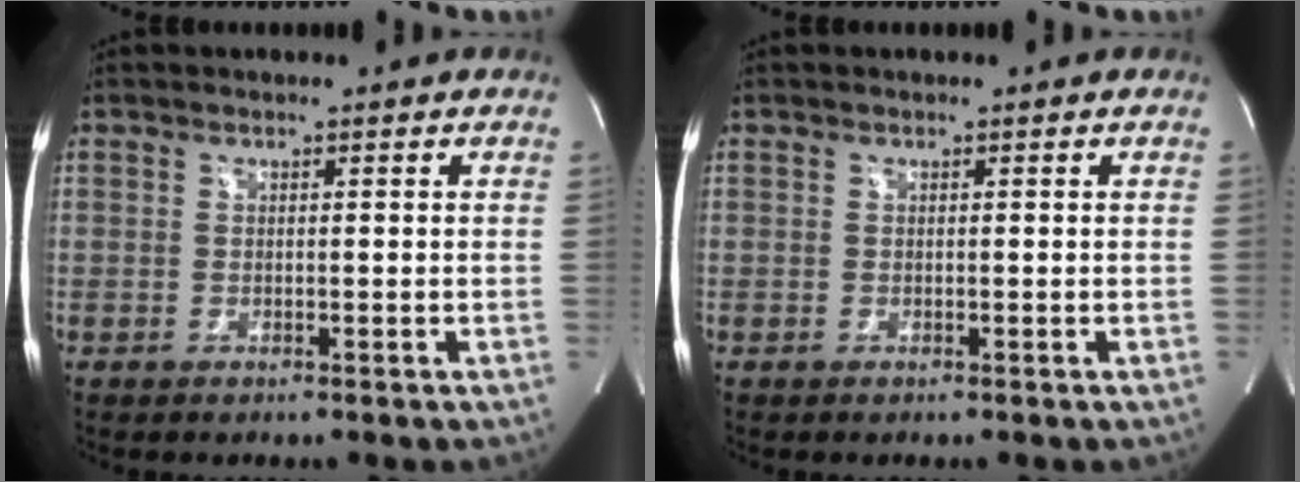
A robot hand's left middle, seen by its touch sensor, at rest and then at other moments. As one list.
[{"total": 0.0}]